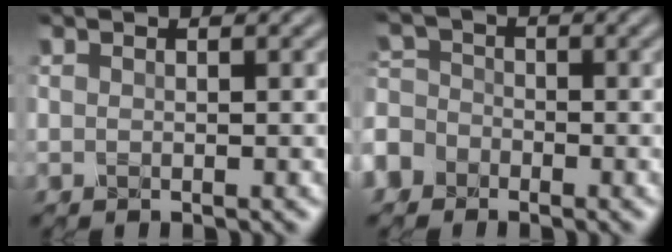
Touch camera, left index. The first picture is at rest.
{"total": 4.9, "force": [-3.2, 3.6, 1.1], "torque": [-0.016, -0.005, -0.061]}